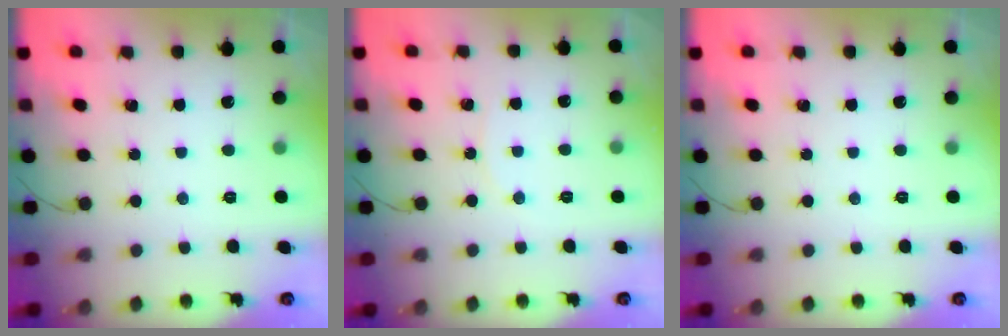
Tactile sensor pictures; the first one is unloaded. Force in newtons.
{"total": 4.8, "press": 4.1, "slide": 2.5}
{"total": 0.0}